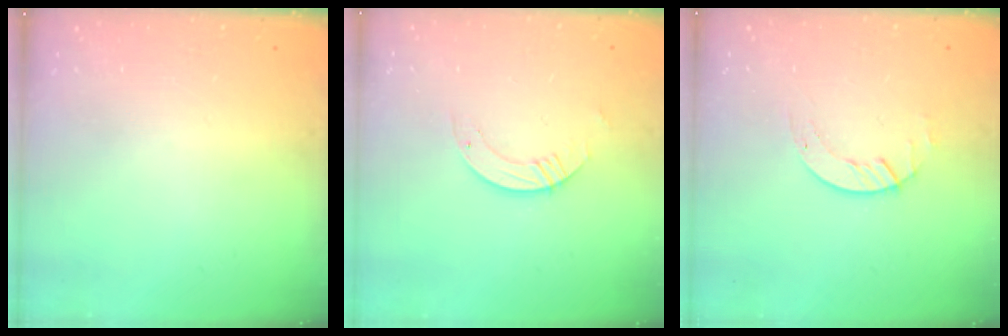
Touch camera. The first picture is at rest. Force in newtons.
{"total": 3.8, "press": 3.8, "slide": 0.1}
{"total": 2.0, "press": 2.0, "slide": 0.2}